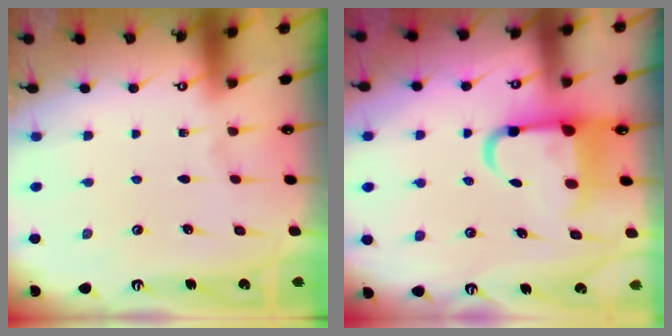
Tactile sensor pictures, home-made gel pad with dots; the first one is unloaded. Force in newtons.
{"total": 9.0, "press": 8.7, "slide": 2.4}